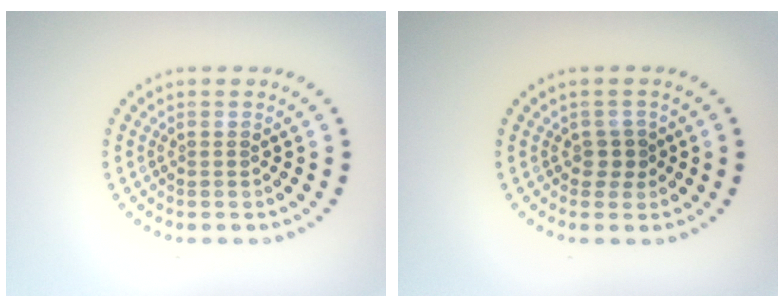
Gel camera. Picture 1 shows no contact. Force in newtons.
{"total": 1.5, "press": 1.3, "slide": 0.8}